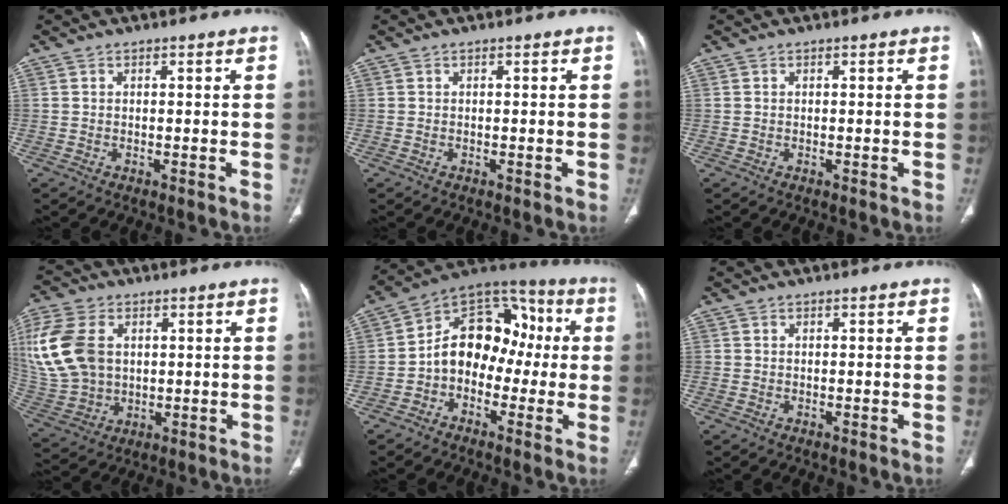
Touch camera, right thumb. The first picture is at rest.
{"total": 0.0}
{"total": 0.0}
{"total": 18.5, "force": [3.9, 13.2, 12.3], "torque": [-0.285, -0.003, 0.087]}
{"total": 14.2, "force": [-1.5, 10.6, 9.3], "torque": [-0.098, 0.052, -0.043]}
{"total": 0.0}